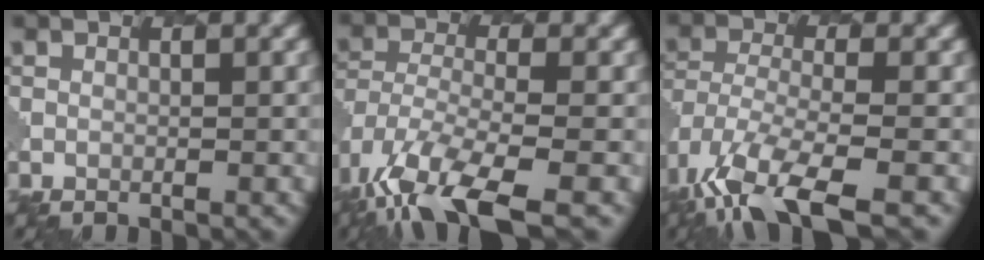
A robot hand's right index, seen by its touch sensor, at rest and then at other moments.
{"total": 11.0, "force": [-6.7, 4.4, 7.6], "torque": [-0.166, -0.027, -0.120]}
{"total": 9.7, "force": [-5.8, 3.9, 6.7], "torque": [-0.145, -0.027, -0.107]}